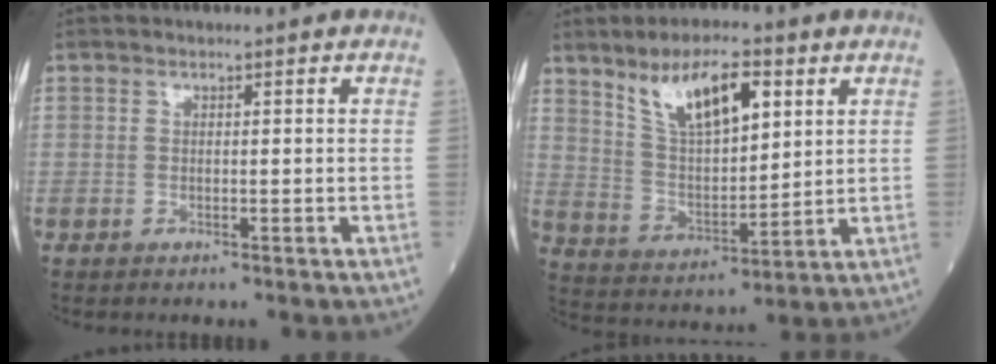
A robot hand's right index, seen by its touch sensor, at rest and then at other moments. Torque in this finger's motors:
{"motor_torque": [1.07, 1.07, 0.32, 0.09]}